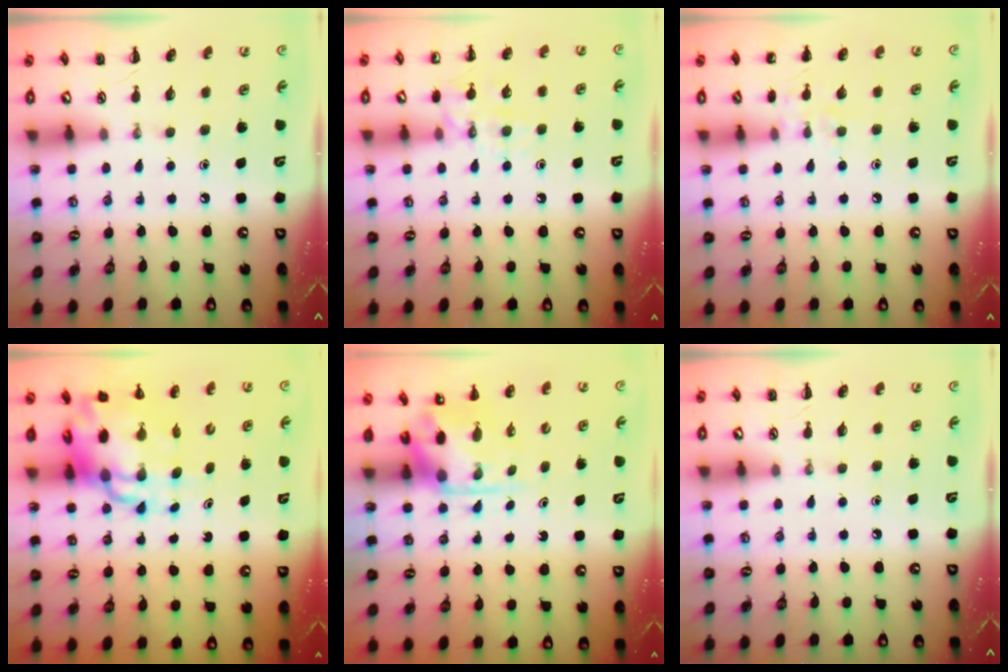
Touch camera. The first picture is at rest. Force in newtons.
{"total": 9.9, "press": 9.9, "slide": 1.0}
{"total": 6.9, "press": 6.7, "slide": 1.8}
{"total": 12.2, "press": 11.8, "slide": 3.1}
{"total": 3.5, "press": 3.4, "slide": 0.6}
{"total": 0.0}